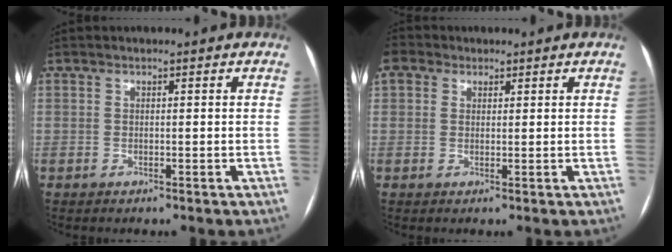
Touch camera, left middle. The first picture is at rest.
{"total": 1.5, "force": [1.0, 1.1, 0.0], "torque": [-0.003, 0.011, 0.022]}